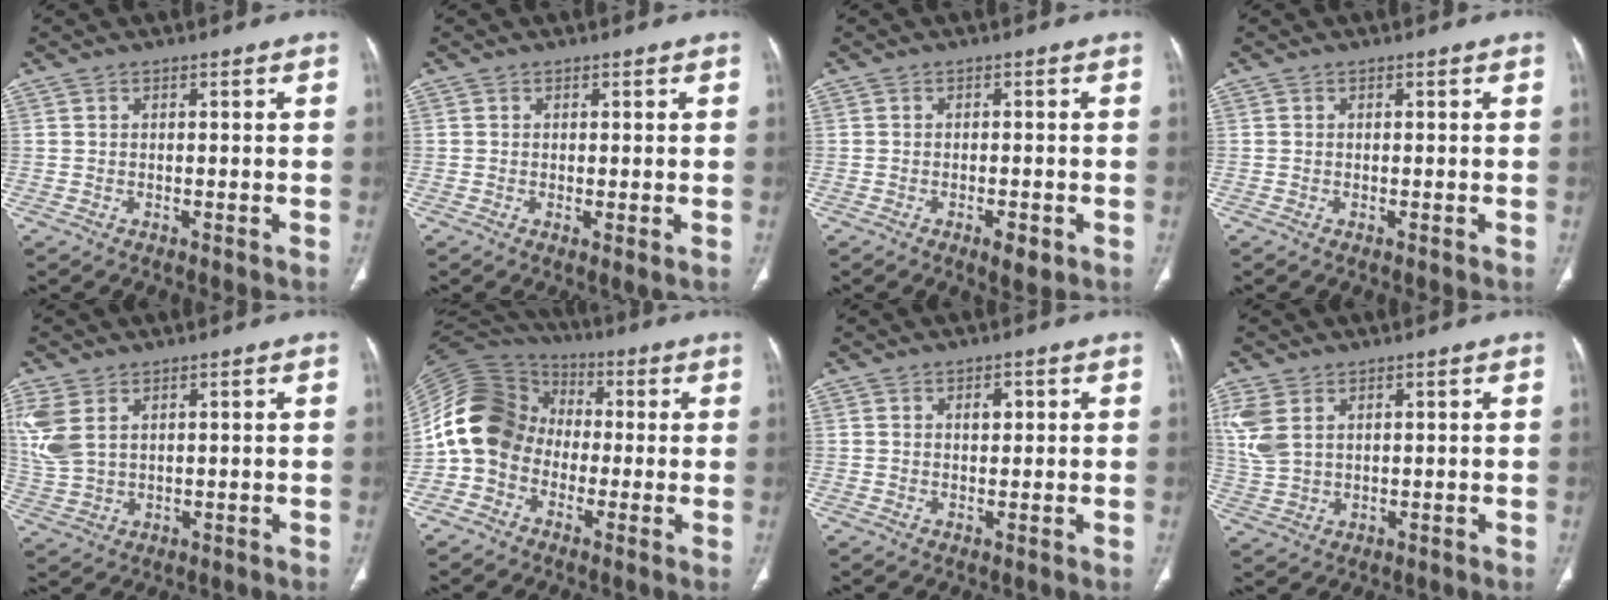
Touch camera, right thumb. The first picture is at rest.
{"total": 1.6, "force": [-0.2, 0.4, 1.5], "torque": [-0.034, -0.010, -0.003]}
{"total": 3.0, "force": [-1.4, 1.2, 2.4], "torque": [-0.035, 0.001, -0.018]}
{"total": 0.0}
{"total": 7.8, "force": [3.1, 4.7, 5.4], "torque": [-0.140, -0.001, 0.073]}
{"total": 14.7, "force": [-2.0, 12.3, 7.8], "torque": [-0.147, 0.048, -0.055]}
{"total": 1.3, "force": [0.7, 0.7, 1.0], "torque": [-0.011, -0.003, 0.012]}
{"total": 6.5, "force": [2.6, 3.9, 4.4], "torque": [-0.114, 0.000, 0.063]}